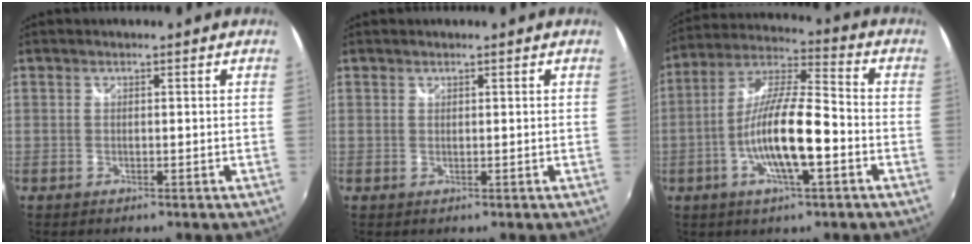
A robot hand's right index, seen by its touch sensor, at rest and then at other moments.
{"total": 0.0}
{"total": 14.0, "force": [-4.5, 2.8, 13.0], "torque": [-0.255, -0.001, -0.085]}